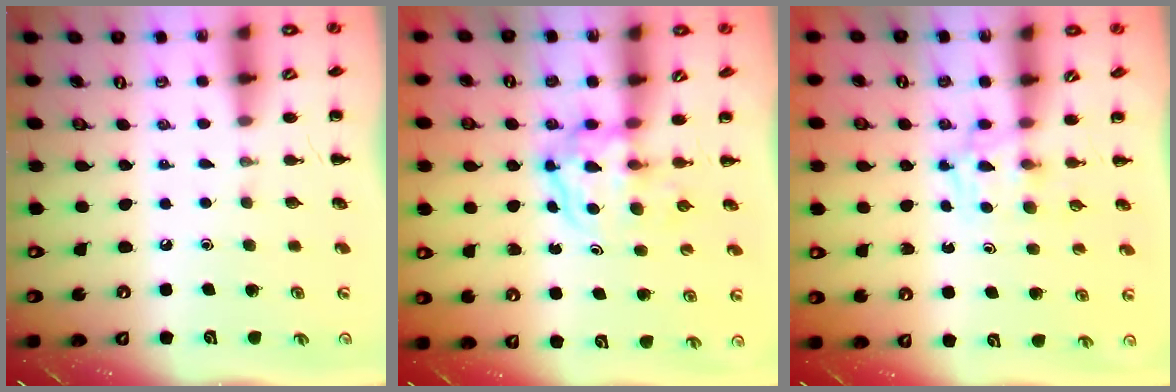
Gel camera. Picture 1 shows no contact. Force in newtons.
{"total": 3.8, "press": 3.8, "slide": 0.4}
{"total": 3.2, "press": 2.9, "slide": 1.2}